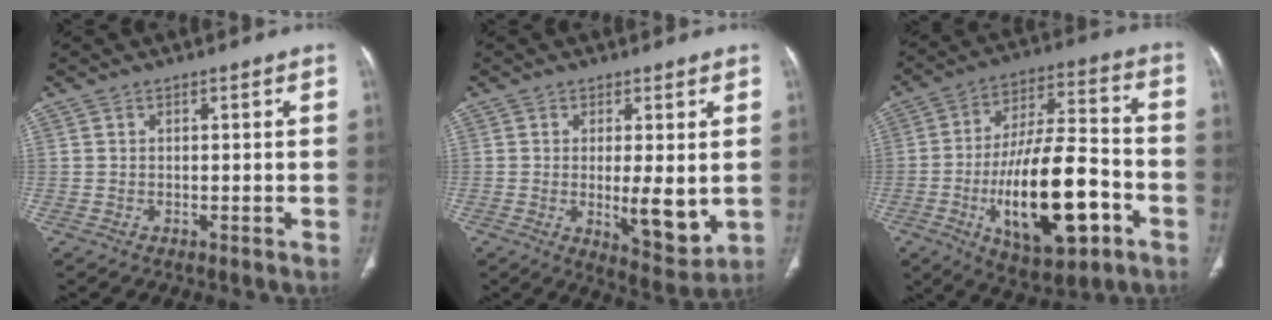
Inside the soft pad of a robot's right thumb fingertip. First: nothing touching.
{"total": 8.7, "force": [-0.5, 3.0, 8.1], "torque": [-0.110, -0.023, 0.001]}
{"total": 22.6, "force": [-7.1, 9.2, 19.4], "torque": [-0.315, 0.034, -0.105]}